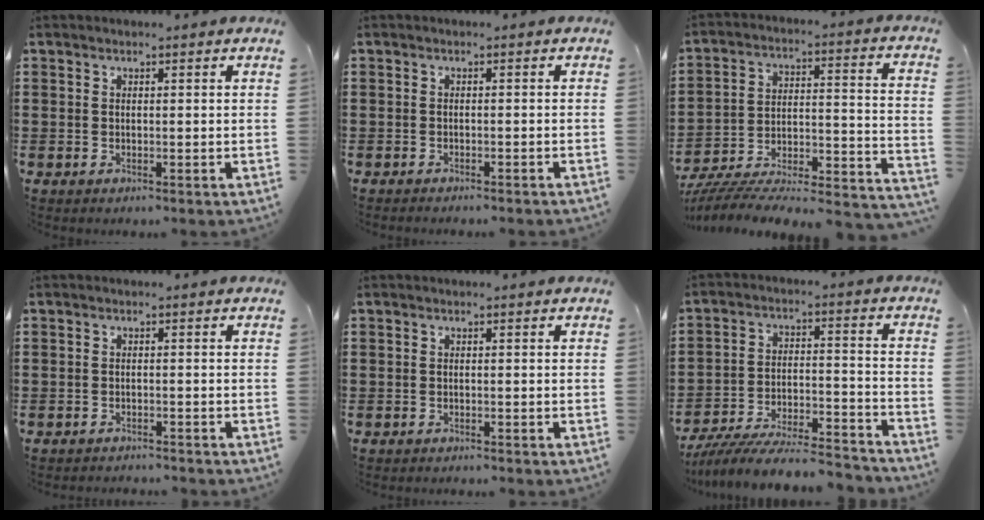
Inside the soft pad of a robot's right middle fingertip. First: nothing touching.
{"total": 1.0, "force": [-1.0, 0.0, 0.0], "torque": [-0.003, 0.002, -0.021]}
{"total": 5.1, "force": [-4.6, 1.0, 1.8], "torque": [-0.033, -0.015, -0.097]}
{"total": 1.6, "force": [-1.6, 0.1, -0.1], "torque": [-0.002, 0.003, -0.036]}
{"total": 0.8, "force": [-0.8, 0.1, 0.0], "torque": [-0.001, 0.002, -0.017]}
{"total": 9.0, "force": [-8.4, 1.0, 3.0], "torque": [-0.049, 0.012, -0.165]}